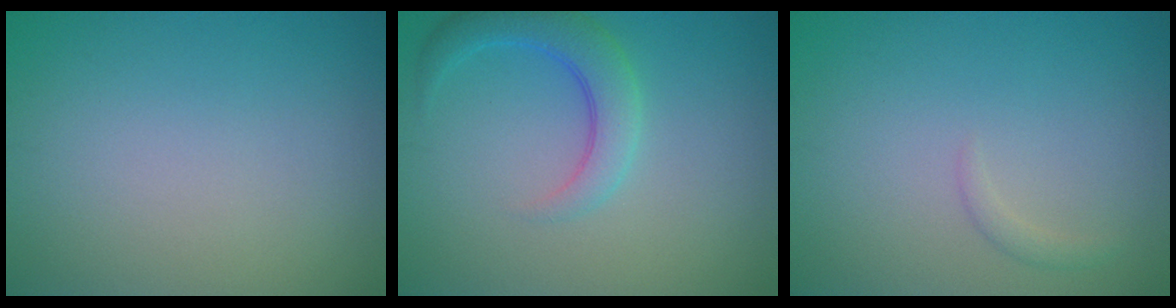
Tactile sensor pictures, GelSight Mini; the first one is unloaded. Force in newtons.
{"total": 3.6, "press": 3.6, "slide": 0.4}
{"total": 0.8, "press": 0.8, "slide": 0.0}